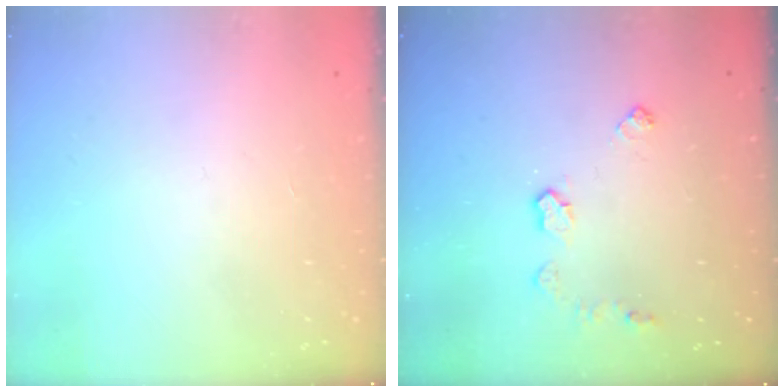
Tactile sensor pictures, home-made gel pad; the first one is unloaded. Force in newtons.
{"total": 6.6, "press": 6.5, "slide": 0.6}